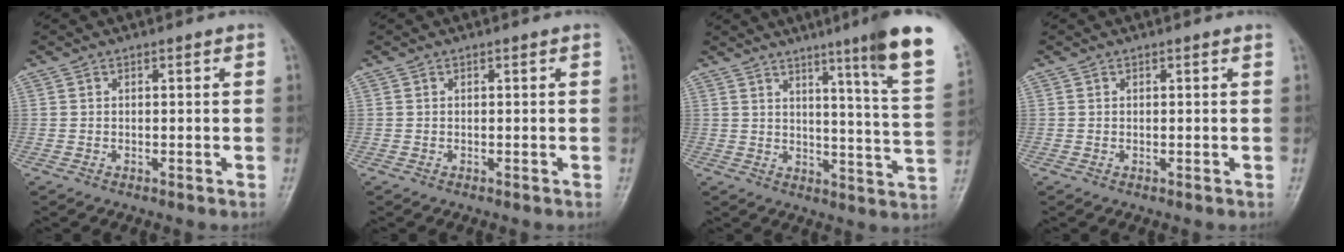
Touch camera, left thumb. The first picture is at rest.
{"total": 0.0}
{"total": 15.4, "force": [9.1, 0.1, 12.5], "torque": [-0.157, -0.056, 0.115]}
{"total": 0.0}